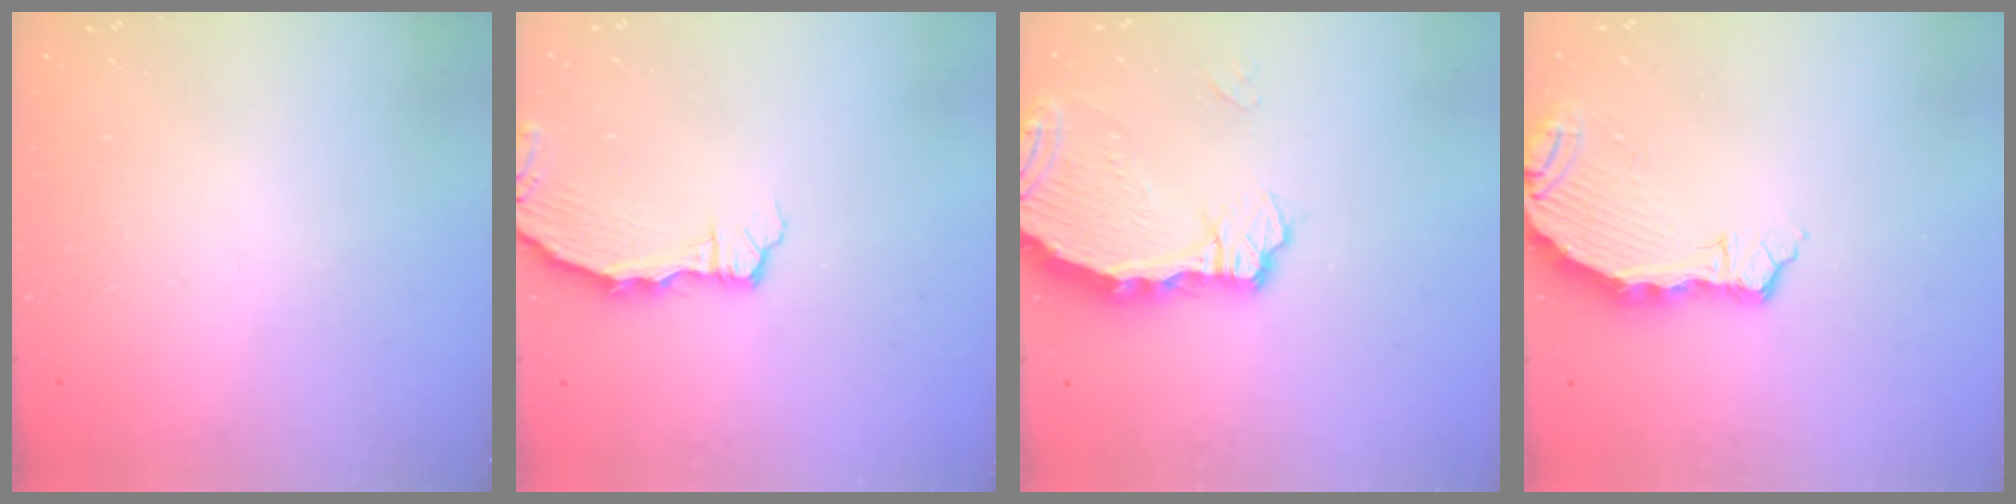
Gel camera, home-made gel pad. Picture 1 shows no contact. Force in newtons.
{"total": 2.6, "press": 2.5, "slide": 0.3}
{"total": 4.9, "press": 4.9, "slide": 0.4}
{"total": 7.6, "press": 6.3, "slide": 4.3}